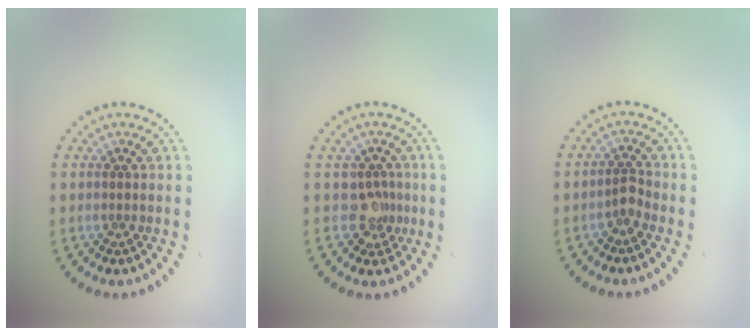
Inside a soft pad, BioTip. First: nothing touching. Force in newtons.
{"total": 2.2, "press": 1.6, "slide": 1.4}
{"total": 1.3, "press": 1.1, "slide": 0.8}